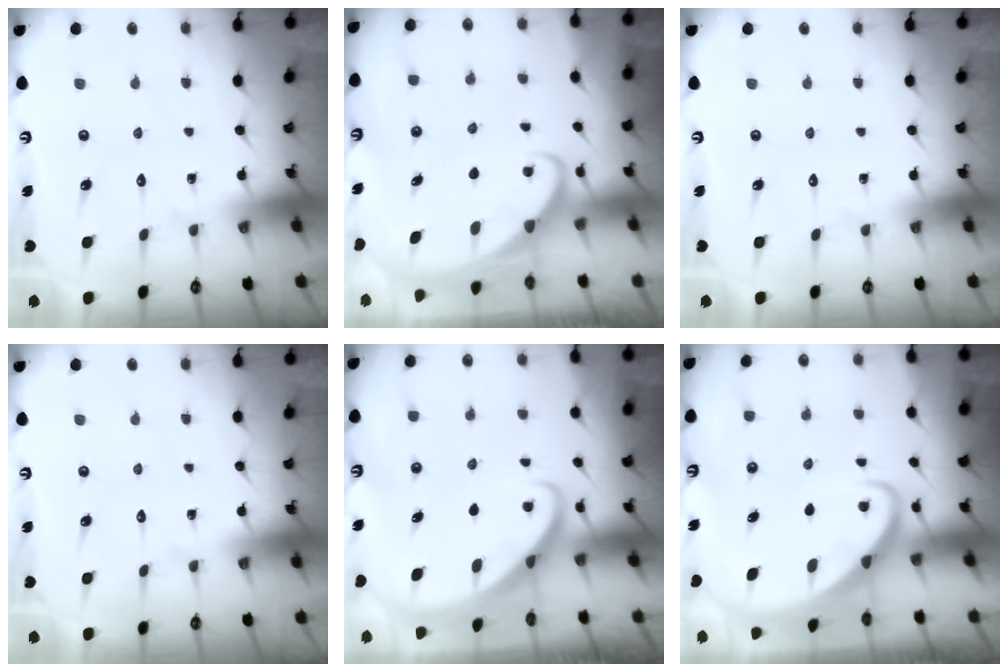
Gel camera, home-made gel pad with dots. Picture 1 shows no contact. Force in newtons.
{"total": 1.9, "press": 1.9, "slide": 0.2}
{"total": 0.0}
{"total": 0.0}
{"total": 2.2, "press": 2.2, "slide": 0.3}
{"total": 2.8, "press": 2.8, "slide": 0.3}